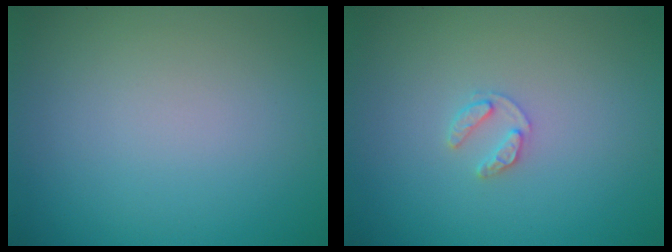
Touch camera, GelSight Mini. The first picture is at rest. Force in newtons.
{"total": 1.3, "press": 1.3, "slide": 0.2}